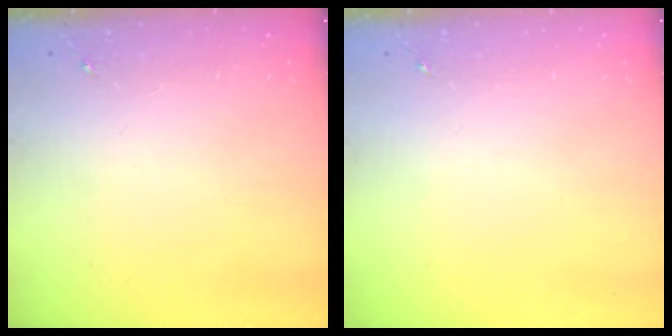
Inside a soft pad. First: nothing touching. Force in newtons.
{"total": 0.0}